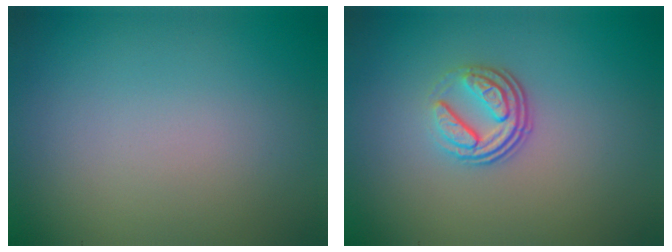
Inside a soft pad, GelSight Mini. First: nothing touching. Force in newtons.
{"total": 3.5, "press": 2.4, "slide": 2.5}